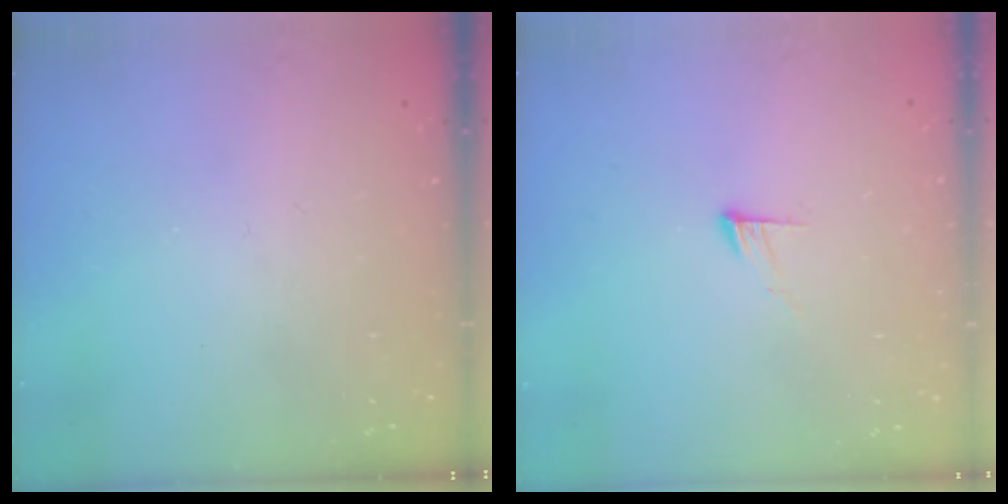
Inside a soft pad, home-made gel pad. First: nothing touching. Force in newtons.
{"total": 4.5, "press": 4.5, "slide": 0.4}